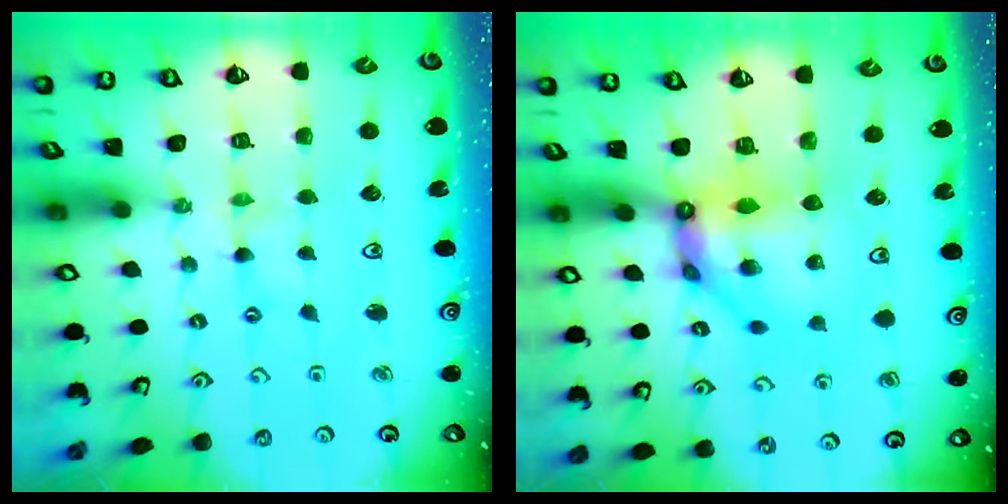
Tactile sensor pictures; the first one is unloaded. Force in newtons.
{"total": 10.2, "press": 10.1, "slide": 0.9}